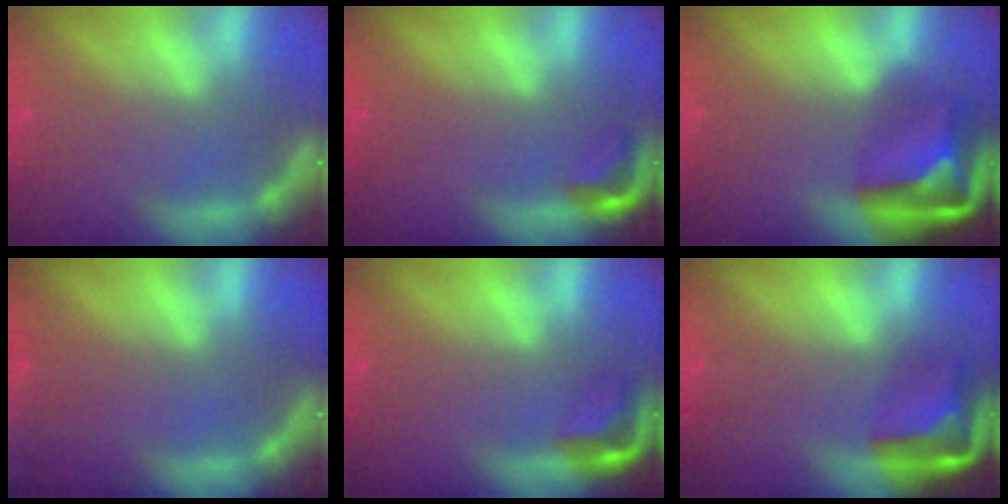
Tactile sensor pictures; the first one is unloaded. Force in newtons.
{"total": 2.4}
{"total": 9.5}
{"total": 9.5}
{"total": 3.5}
{"total": 6.9}